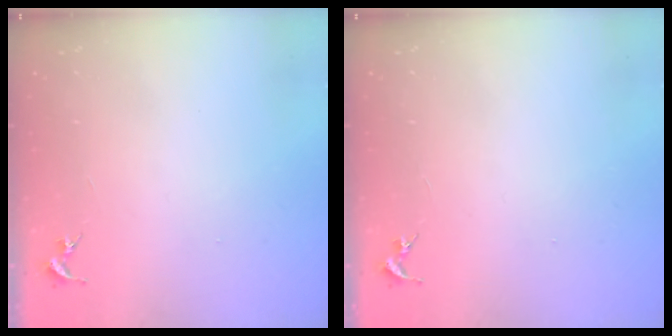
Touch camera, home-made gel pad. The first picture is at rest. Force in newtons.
{"total": 0.0}